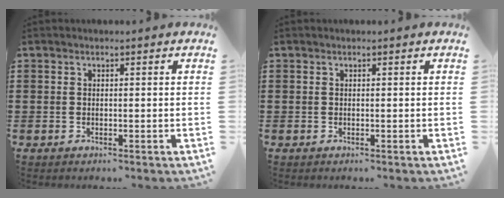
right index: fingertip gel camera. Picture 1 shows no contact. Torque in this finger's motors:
{"motor_torque": [-0.70, 1.43, 0.00, 0.02]}